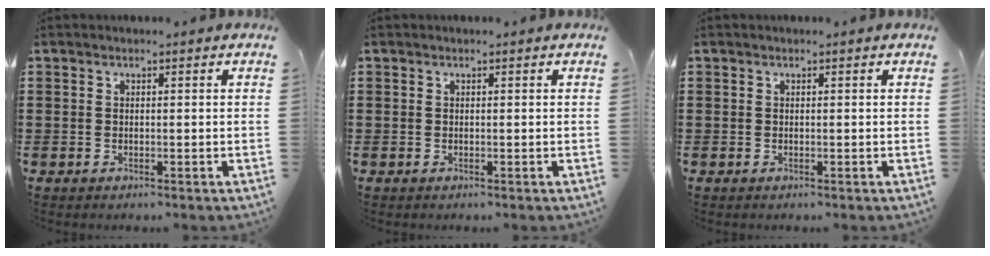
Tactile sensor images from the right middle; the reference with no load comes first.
{"total": 0.0}
{"total": 0.0}